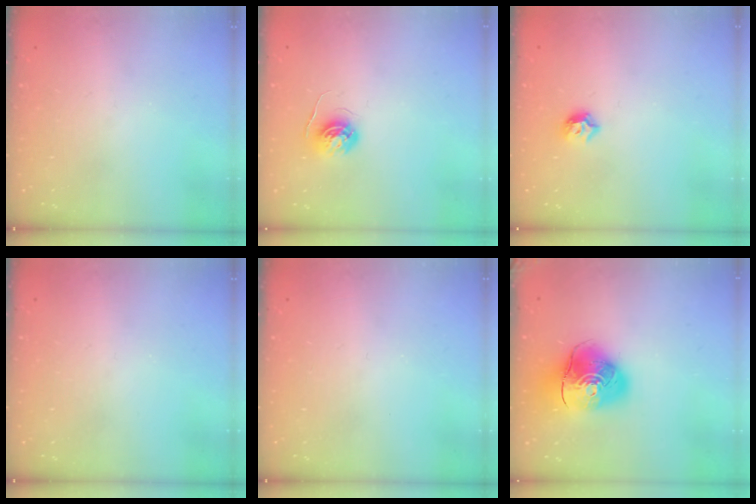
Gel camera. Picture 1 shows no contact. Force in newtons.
{"total": 4.3, "press": 4.3, "slide": 0.5}
{"total": 5.6, "press": 5.6, "slide": 0.8}
{"total": 0.0}
{"total": 0.0}
{"total": 12.7, "press": 12.6, "slide": 2.0}